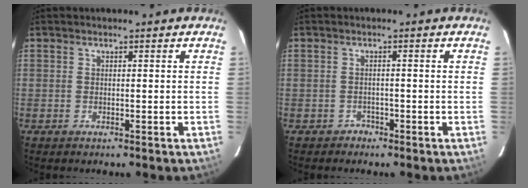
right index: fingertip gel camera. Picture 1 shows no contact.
{"total": 1.5, "force": [-1.1, 1.0, 0.1], "torque": [-0.007, 0.003, -0.020]}